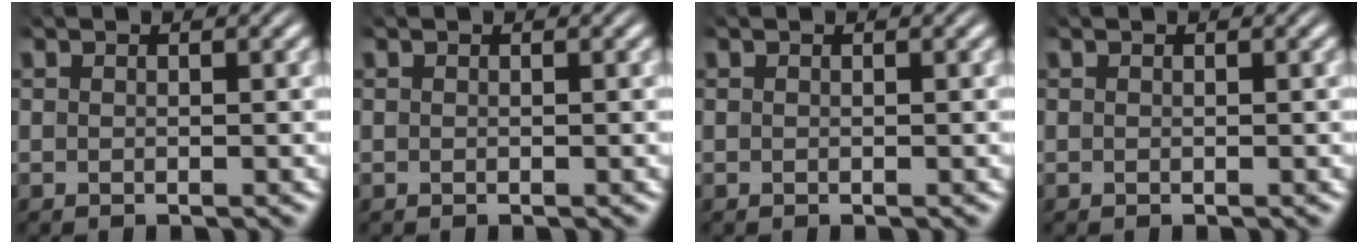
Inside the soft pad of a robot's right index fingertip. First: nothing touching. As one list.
[{"total": 0.0}, {"total": 0.0}, {"total": 0.0}]